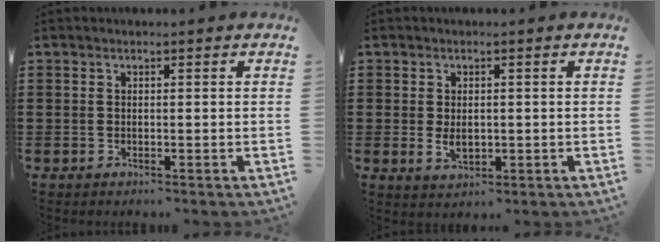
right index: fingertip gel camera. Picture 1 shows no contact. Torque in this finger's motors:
{"motor_torque": [0.42, 0.53, 0.23, 0.06]}